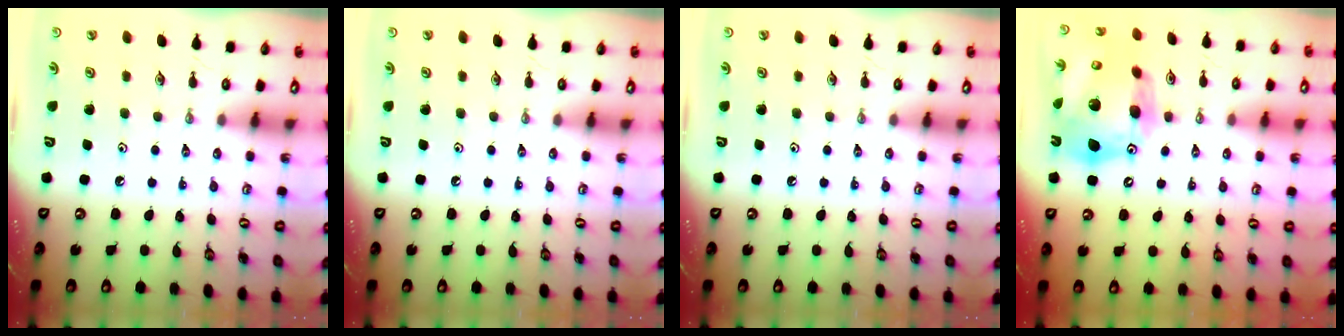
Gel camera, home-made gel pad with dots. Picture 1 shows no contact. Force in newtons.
{"total": 0.0}
{"total": 0.0}
{"total": 22.0, "press": 21.8, "slide": 2.6}